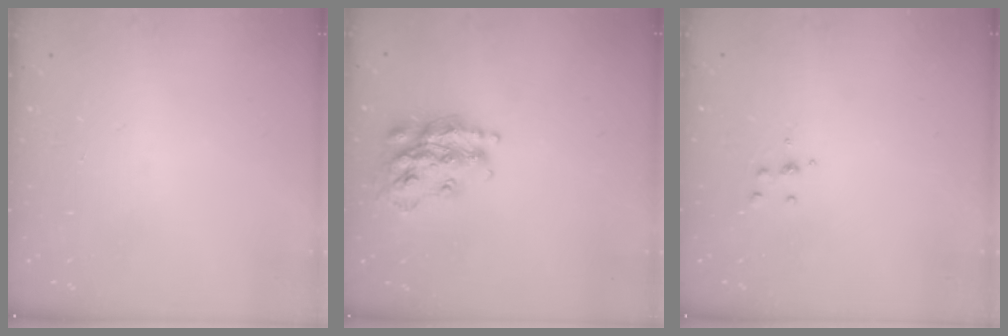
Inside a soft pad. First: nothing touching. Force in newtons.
{"total": 17.5, "press": 17.5, "slide": 1.0}
{"total": 4.1, "press": 4.1, "slide": 0.6}